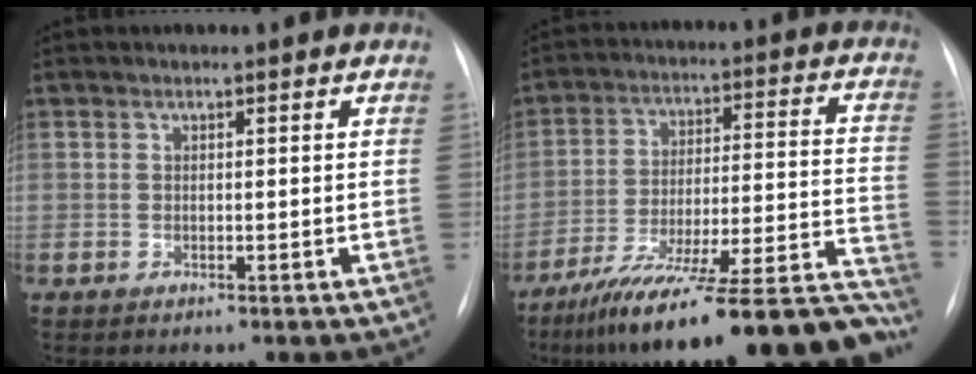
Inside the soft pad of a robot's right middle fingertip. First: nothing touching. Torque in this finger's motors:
{"motor_torque": [1.08, -1.06, 0.51, 0.21]}